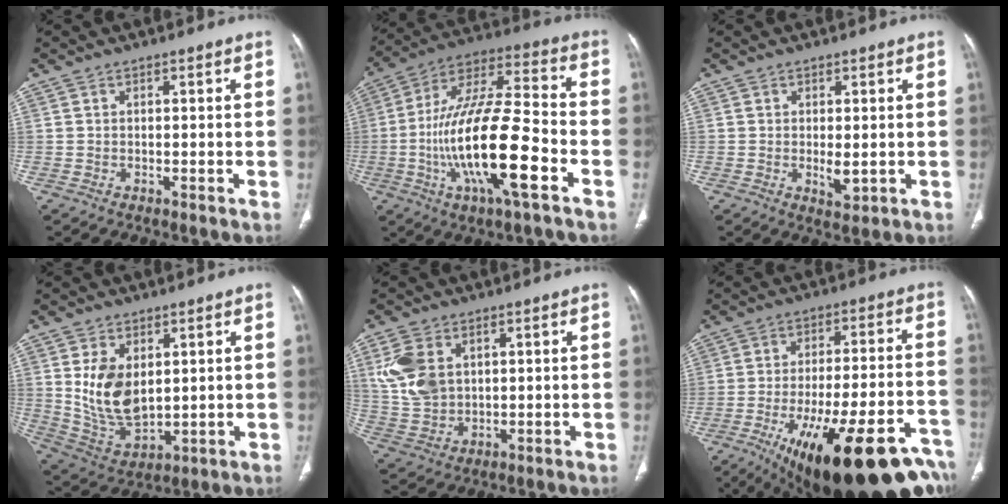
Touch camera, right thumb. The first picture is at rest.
{"total": 21.6, "force": [-6.3, 5.6, 19.9], "torque": [-0.389, 0.030, -0.109]}
{"total": 2.9, "force": [-0.3, 1.2, 2.6], "torque": [-0.042, -0.009, 0.002]}
{"total": 11.8, "force": [2.4, 7.3, 9.0], "torque": [-0.146, -0.022, 0.066]}
{"total": 10.3, "force": [3.2, 7.0, 6.8], "torque": [-0.135, -0.007, 0.074]}
{"total": 28.9, "force": [-17.0, 8.5, 21.8], "torque": [-0.277, 0.038, -0.245]}